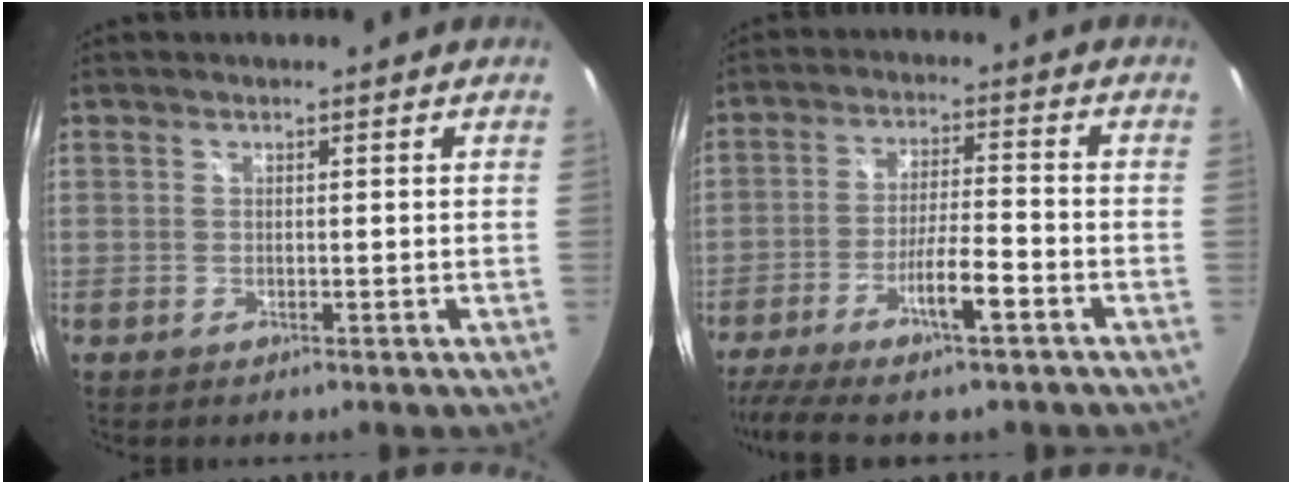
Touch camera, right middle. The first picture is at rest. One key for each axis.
{"total": 11.3, "fx": -7.8, "fy": 0.9, "fz": 8.1, "tx": -0.172, "ty": -0.014, "tz": -0.138}